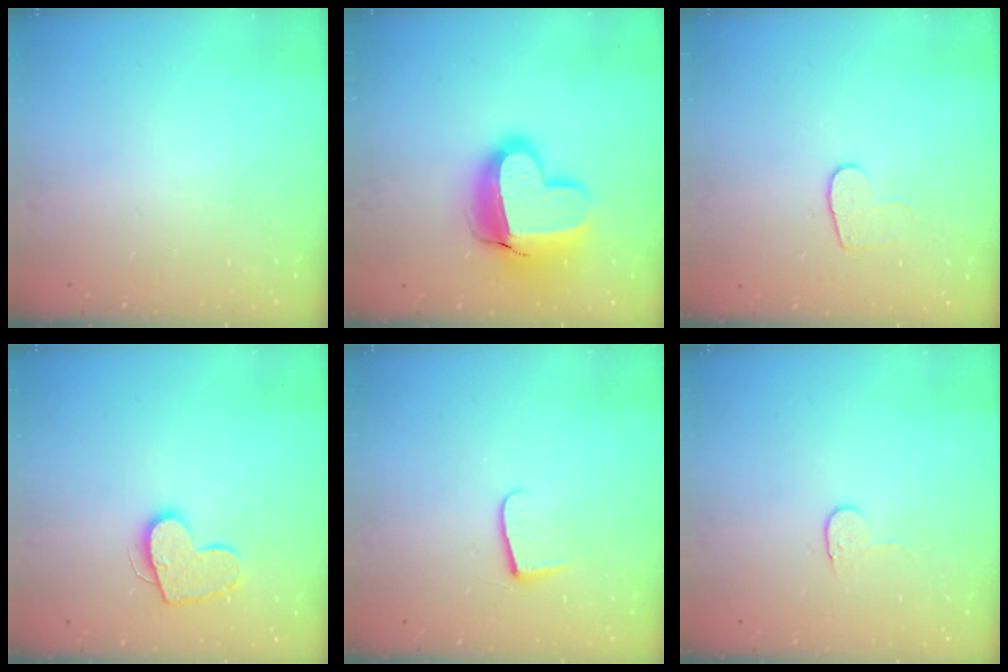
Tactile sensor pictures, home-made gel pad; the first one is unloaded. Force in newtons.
{"total": 19.2, "press": 19.2, "slide": 1.5}
{"total": 6.4, "press": 6.4, "slide": 0.6}
{"total": 12.4, "press": 12.4, "slide": 0.7}
{"total": 6.5, "press": 6.5, "slide": 0.8}
{"total": 4.1, "press": 4.1, "slide": 0.4}